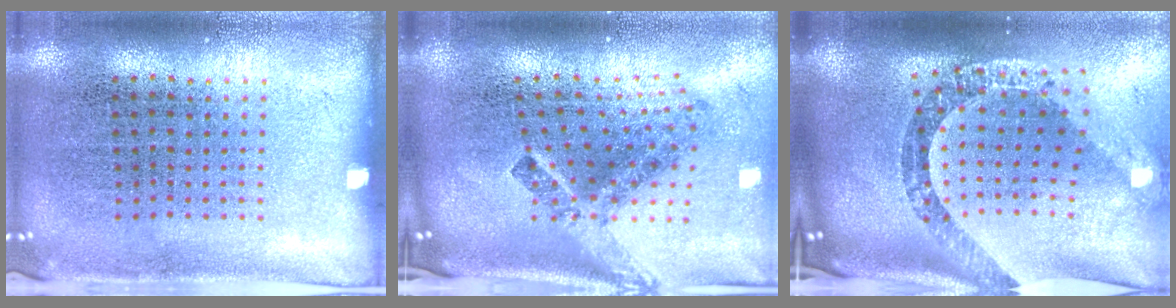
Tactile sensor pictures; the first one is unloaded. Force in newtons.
{"total": 3.0, "press": 1.7, "slide": 2.5}
{"total": 3.3, "press": 2.2, "slide": 2.4}